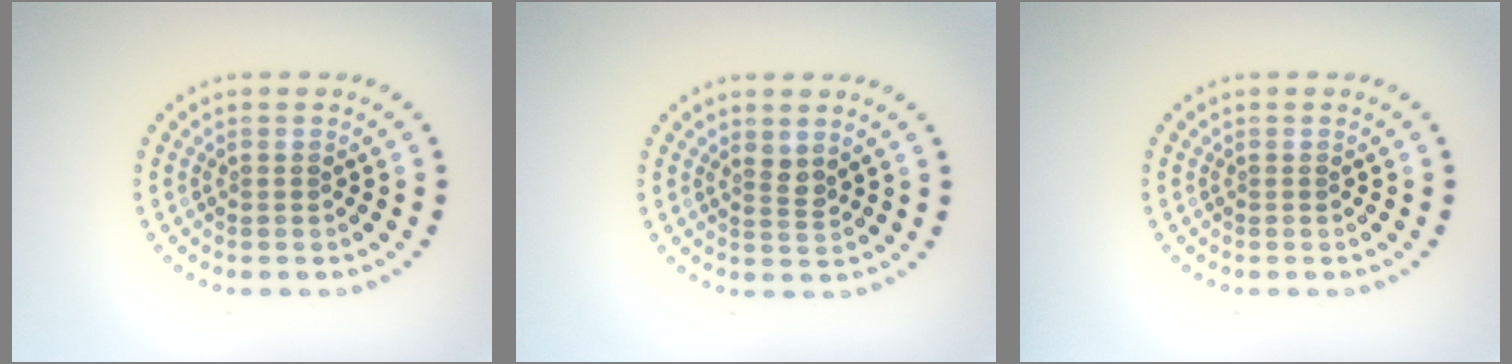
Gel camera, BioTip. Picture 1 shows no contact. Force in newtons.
{"total": 1.3, "press": 1.0, "slide": 0.7}
{"total": 0.0}